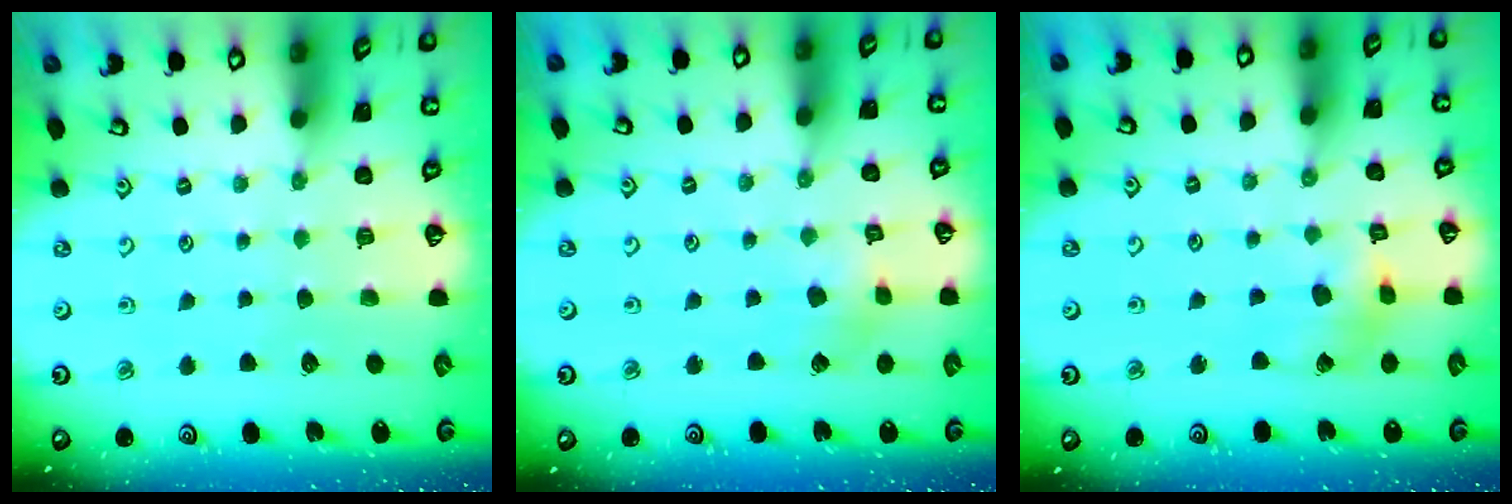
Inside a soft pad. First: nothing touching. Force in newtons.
{"total": 4.0, "press": 4.0, "slide": 0.3}
{"total": 7.2, "press": 7.2, "slide": 0.8}